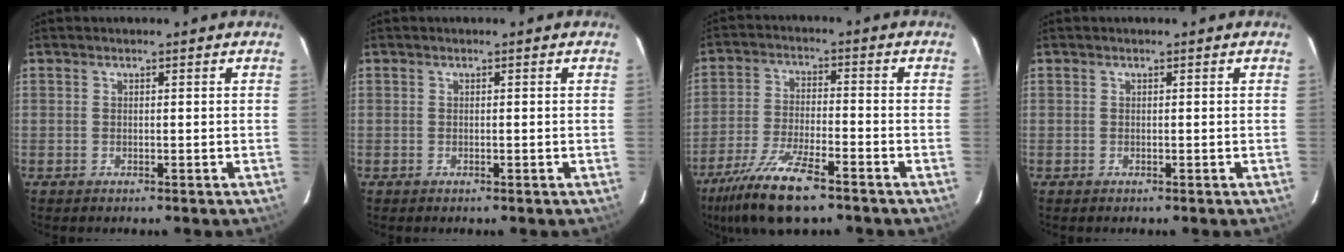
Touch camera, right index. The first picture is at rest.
{"total": 0.0}
{"total": 11.2, "force": [-7.8, 1.9, 7.9], "torque": [-0.152, -0.026, -0.140]}
{"total": 0.0}